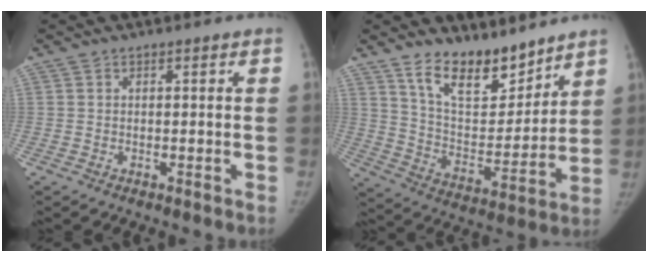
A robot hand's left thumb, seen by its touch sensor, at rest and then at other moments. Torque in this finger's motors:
{"motor_torque": [0.16, 0.15, 1.39, -1.38, 0.25]}